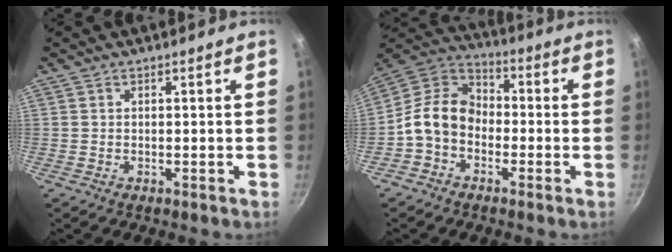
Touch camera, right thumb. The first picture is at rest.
{"total": 11.0, "force": [-2.8, 8.3, 6.6], "torque": [-0.089, 0.045, -0.080]}